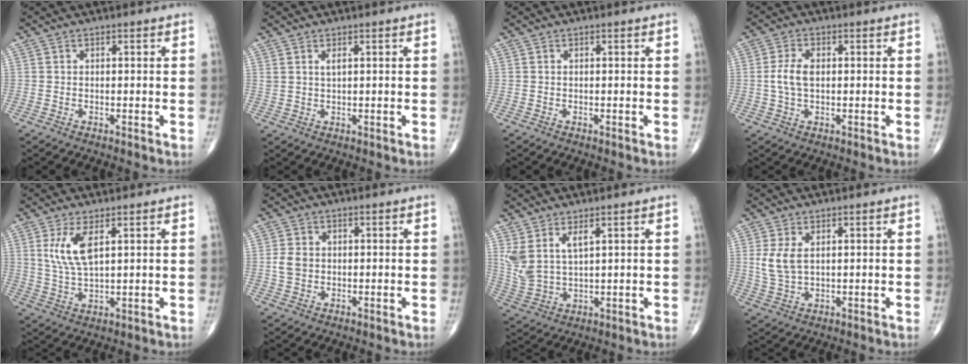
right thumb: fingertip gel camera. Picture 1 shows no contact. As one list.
[{"total": 1.6, "force": [0.9, 0.5, 1.2], "torque": [-0.025, -0.002, 0.022]}, {"total": 0.0}, {"total": 4.8, "force": [0.2, 2.7, 4.0], "torque": [-0.091, 0.006, 0.001]}, {"total": 6.8, "force": [2.6, 2.4, 5.9], "torque": [-0.125, -0.014, 0.060]}, {"total": 3.5, "force": [0.0, 2.8, 2.1], "torque": [-0.038, 0.005, 0.000]}, {"total": 7.0, "force": [3.5, 2.6, 5.5], "torque": [-0.126, -0.020, 0.084]}, {"total": 5.2, "force": [1.3, 2.8, 4.1], "torque": [-0.091, -0.004, 0.033]}]